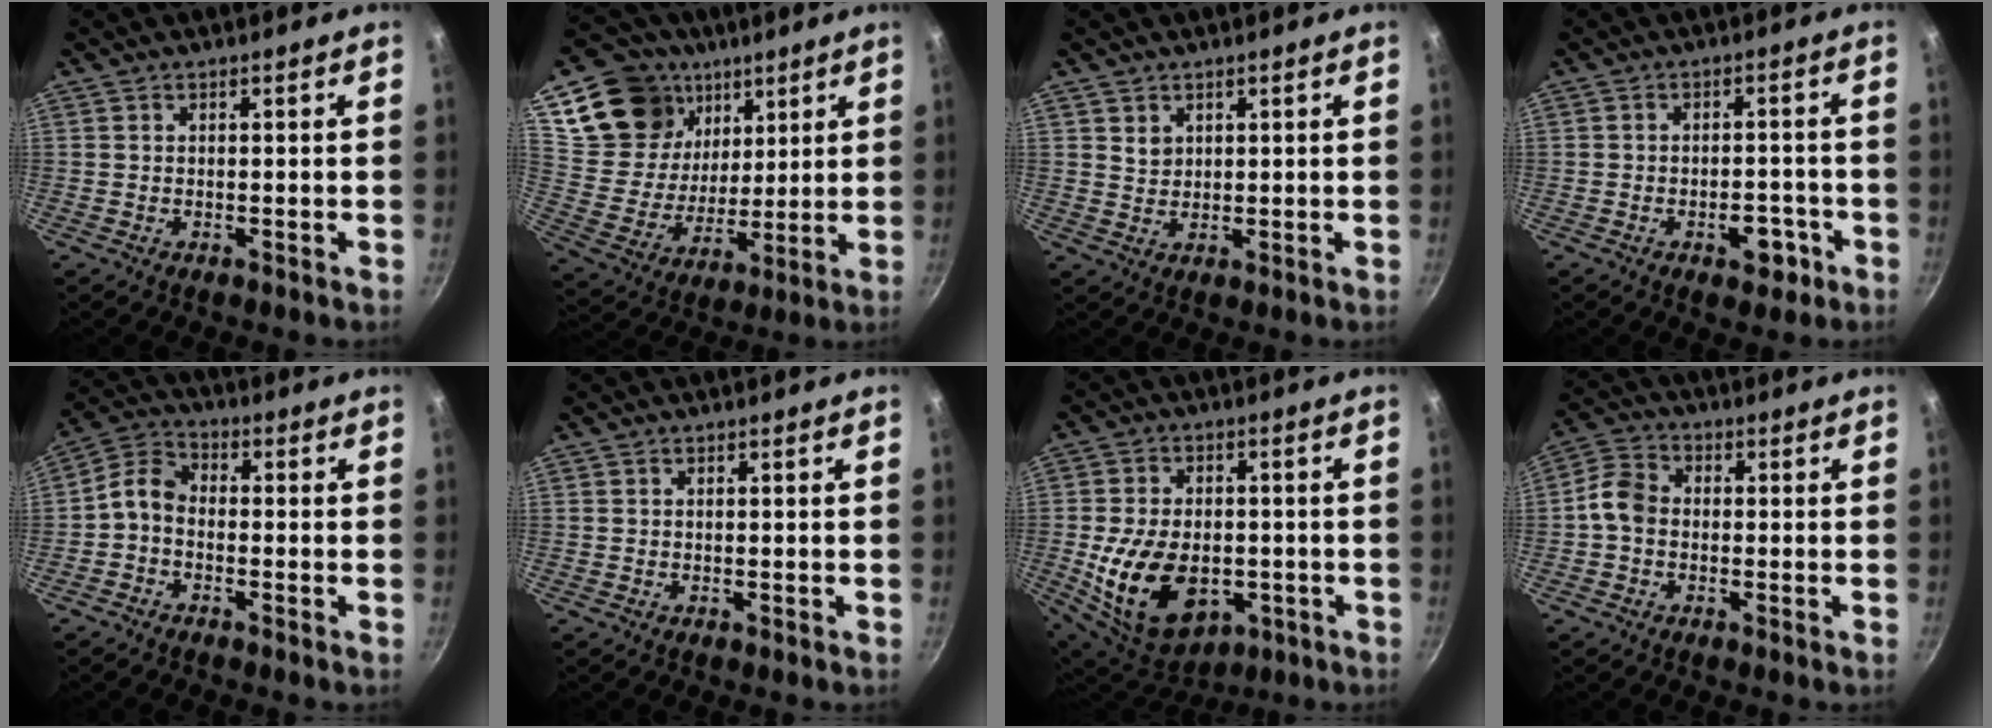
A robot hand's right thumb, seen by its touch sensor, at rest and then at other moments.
{"total": 19.5, "force": [10.2, 15.1, 6.9], "torque": [-0.093, -0.039, 0.191]}
{"total": 2.5, "force": [1.2, 2.0, 0.9], "torque": [-0.006, -0.002, 0.025]}
{"total": 5.6, "force": [-2.6, 3.1, 3.8], "torque": [-0.025, 0.020, -0.031]}
{"total": 5.4, "force": [-1.7, 3.7, 3.5], "torque": [-0.072, 0.036, -0.051]}
{"total": 0.0}
{"total": 18.0, "force": [-3.7, 11.9, 13.0], "torque": [-0.214, 0.002, -0.042]}
{"total": 5.8, "force": [-0.9, 4.5, 3.6], "torque": [-0.063, 0.020, -0.034]}